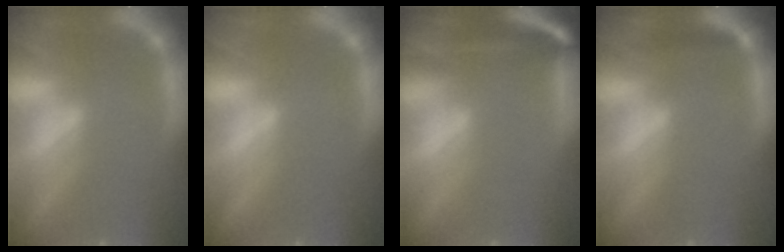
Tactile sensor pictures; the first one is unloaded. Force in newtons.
{"total": 0.0}
{"total": 8.5}
{"total": 1.4}